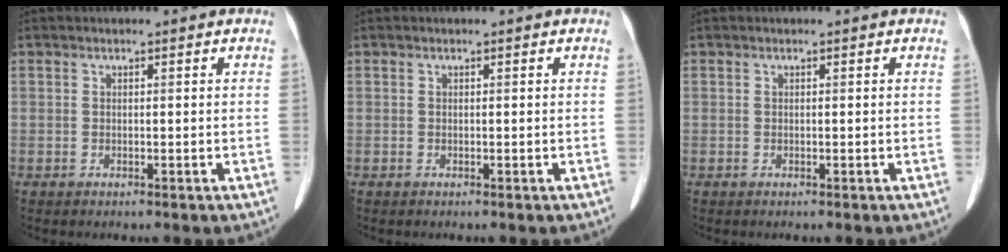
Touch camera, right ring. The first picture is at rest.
{"total": 0.0}
{"total": 0.0}